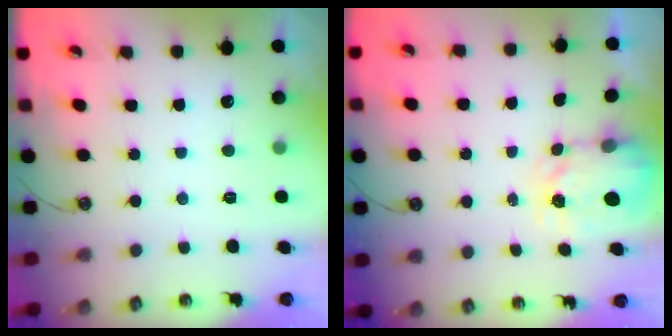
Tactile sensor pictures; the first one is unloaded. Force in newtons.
{"total": 3.6, "press": 3.5, "slide": 0.4}